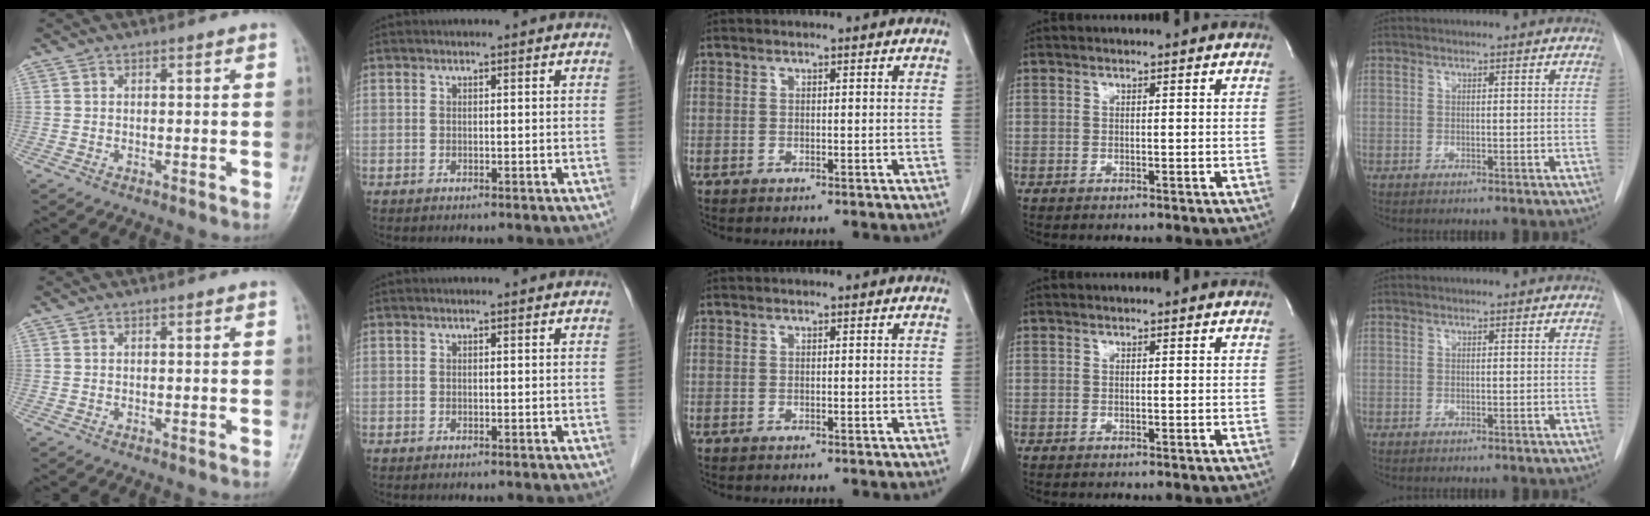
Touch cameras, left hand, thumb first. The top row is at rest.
{}